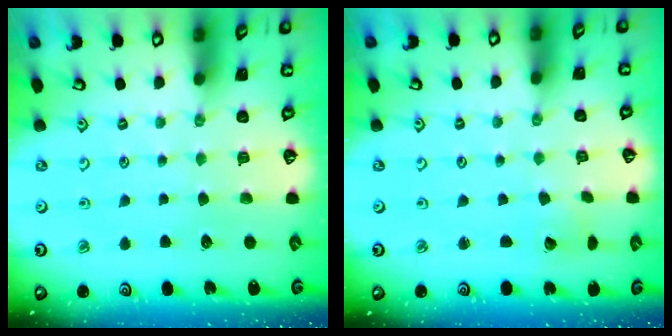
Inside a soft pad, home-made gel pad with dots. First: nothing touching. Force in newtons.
{"total": 2.0, "press": 2.0, "slide": 0.1}